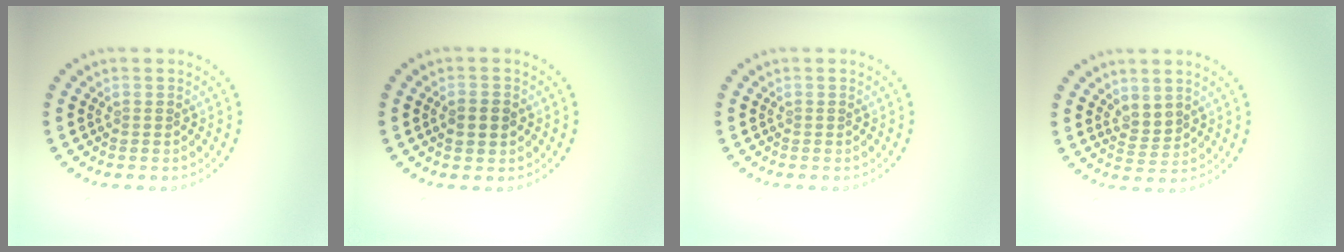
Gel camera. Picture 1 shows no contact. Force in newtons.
{"total": 2.6, "press": 2.6, "slide": 0.3}
{"total": 0.0}
{"total": 1.7, "press": 1.3, "slide": 1.0}